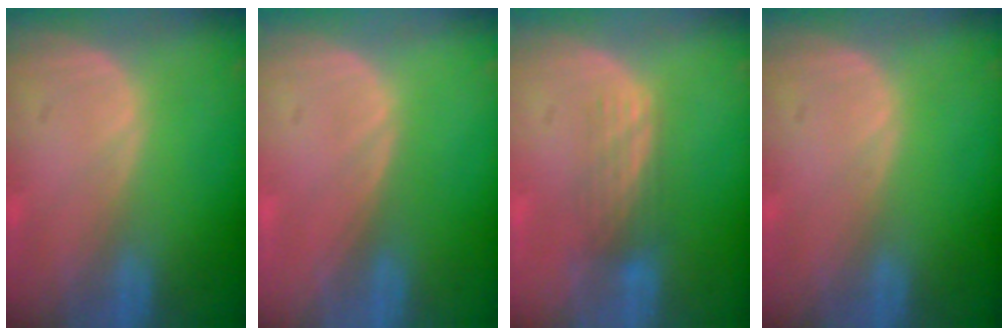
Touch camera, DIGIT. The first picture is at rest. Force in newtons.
{"total": 0.0}
{"total": 3.4, "press": 3.0, "slide": 1.6}
{"total": 0.0}